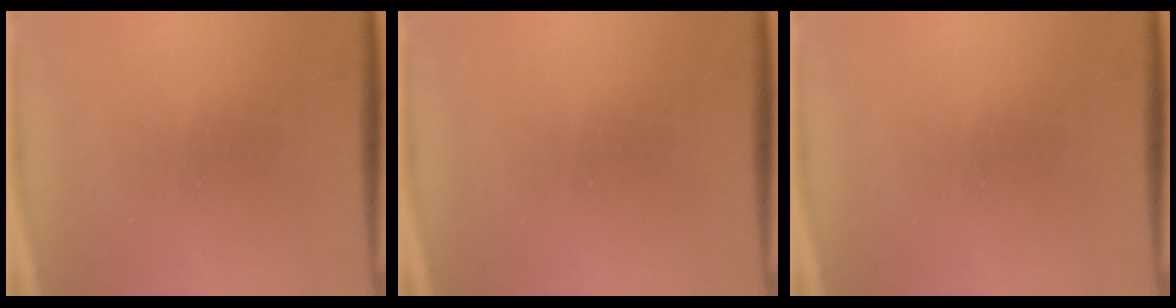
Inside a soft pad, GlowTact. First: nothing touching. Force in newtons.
{"total": 0.0}
{"total": 0.0}